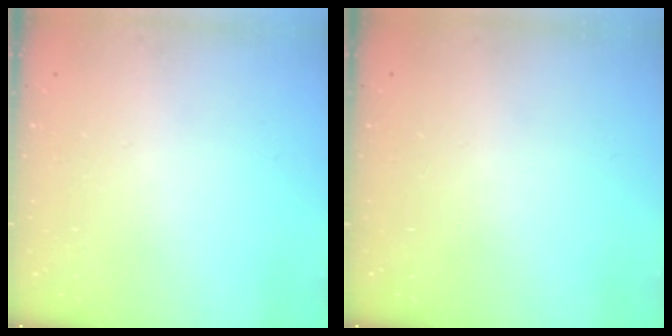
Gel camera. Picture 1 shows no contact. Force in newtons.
{"total": 0.0}